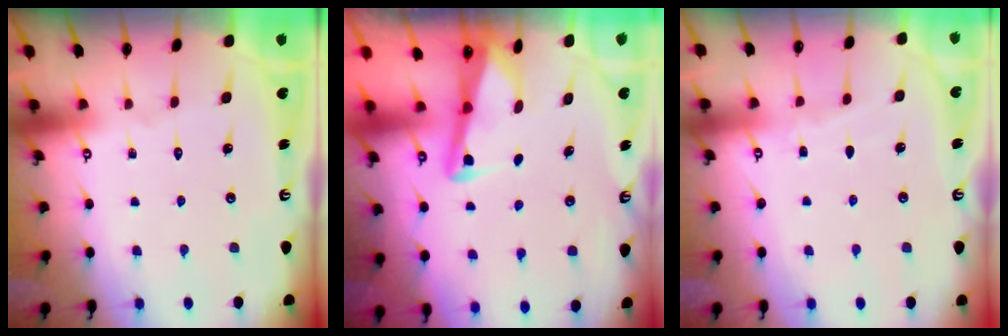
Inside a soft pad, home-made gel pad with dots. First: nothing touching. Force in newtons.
{"total": 2.9, "press": 2.9, "slide": 0.4}
{"total": 3.2, "press": 3.2, "slide": 0.4}